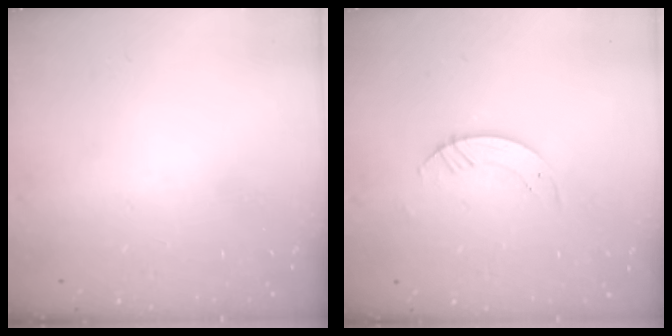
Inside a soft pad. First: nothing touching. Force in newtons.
{"total": 3.8, "press": 3.8, "slide": 0.4}